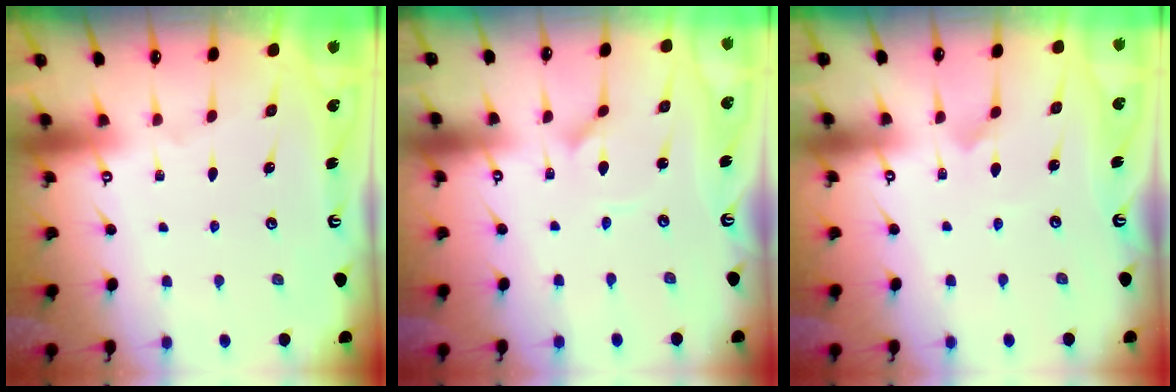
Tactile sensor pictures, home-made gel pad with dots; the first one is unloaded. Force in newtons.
{"total": 0.8, "press": 0.8, "slide": 0.1}
{"total": 2.8, "press": 2.8, "slide": 0.2}